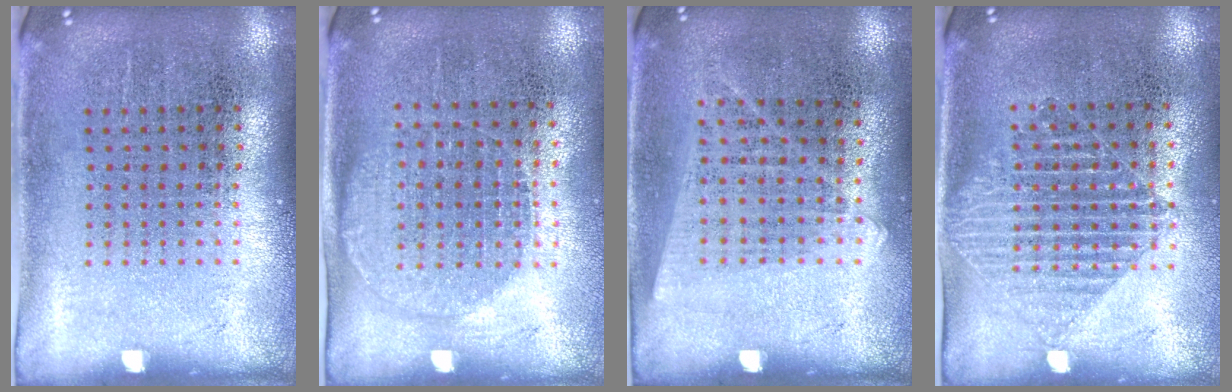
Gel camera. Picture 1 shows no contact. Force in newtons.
{"total": 1.1, "press": 1.0, "slide": 0.5}
{"total": 1.2, "press": 1.0, "slide": 0.5}
{"total": 1.4, "press": 1.2, "slide": 0.8}